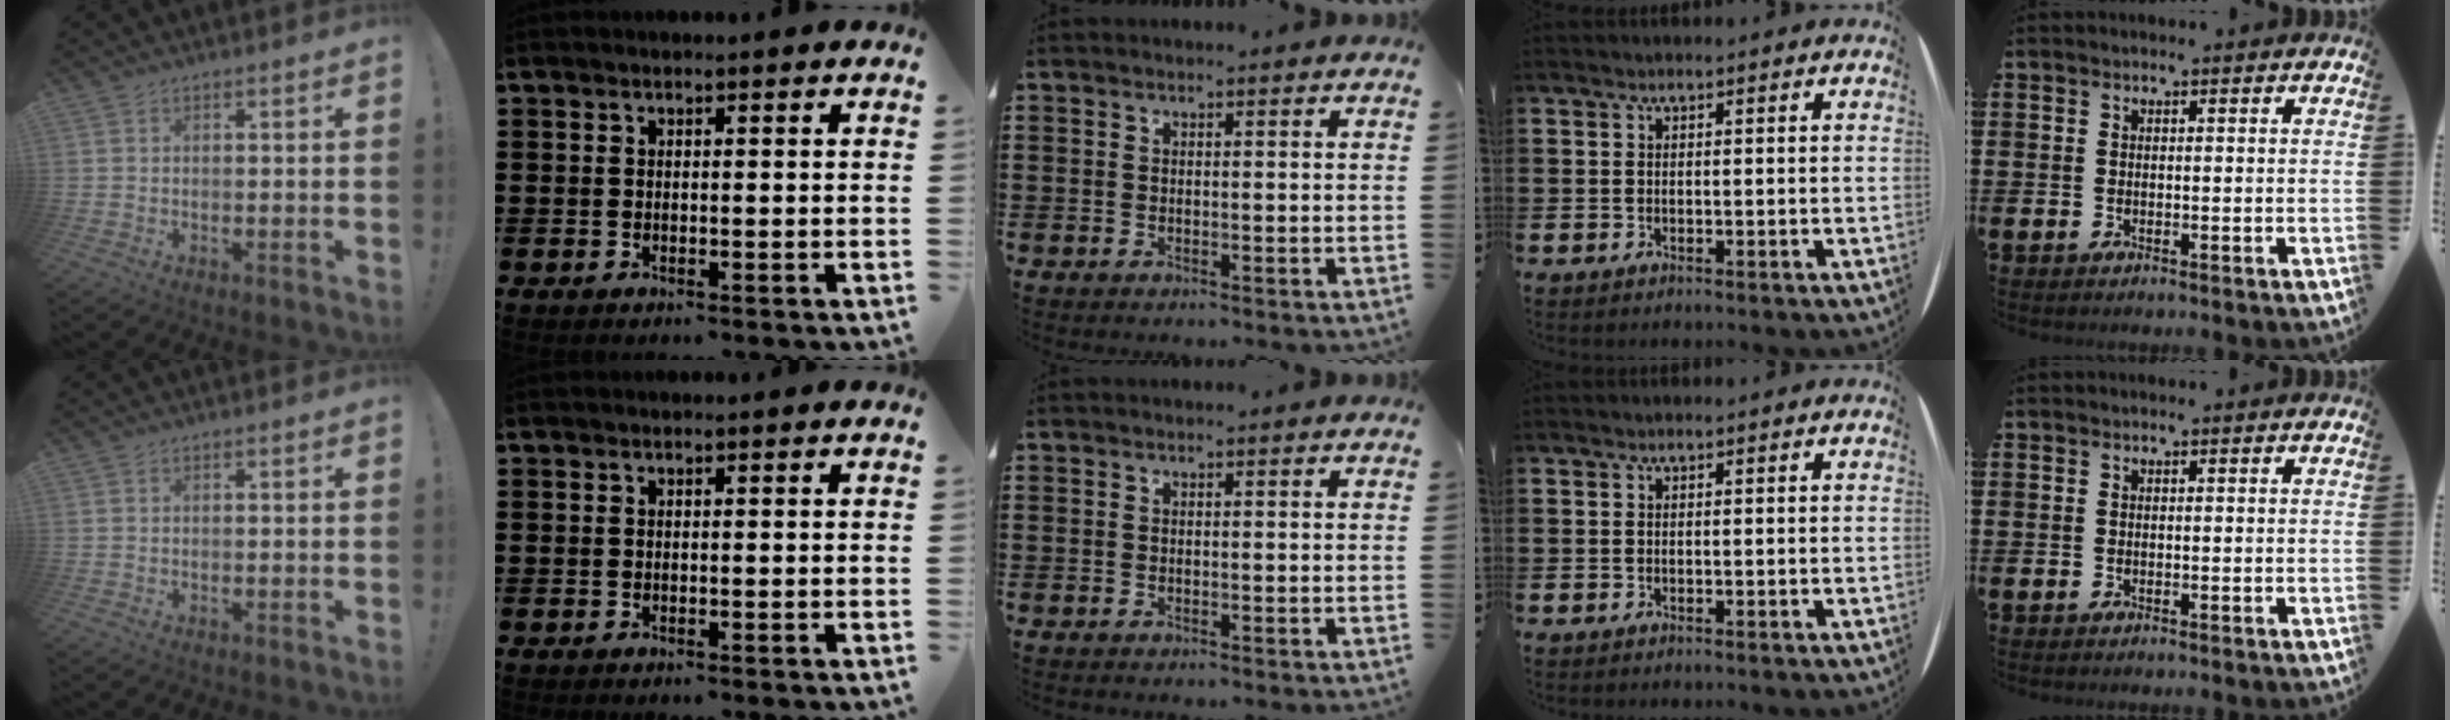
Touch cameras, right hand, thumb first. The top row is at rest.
{}